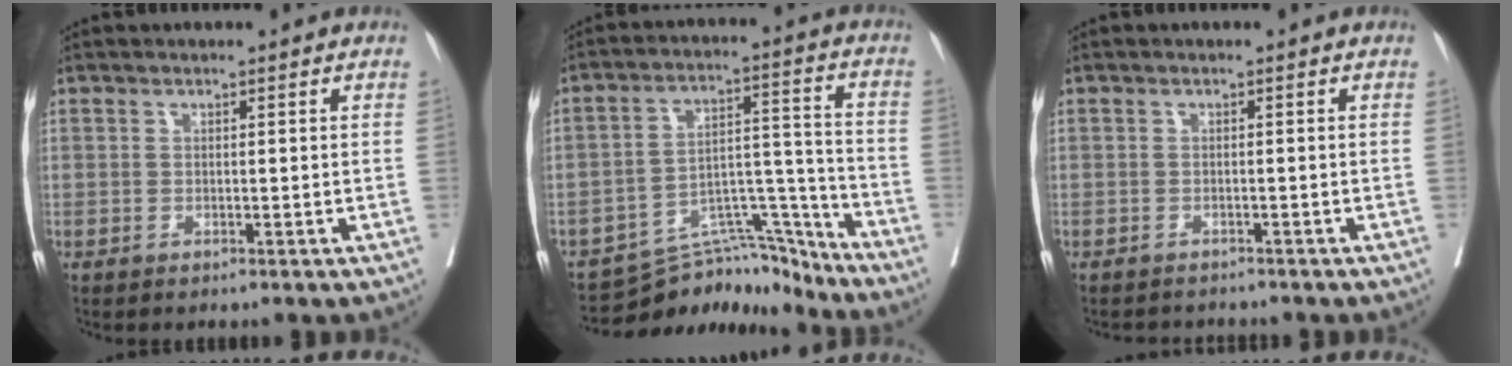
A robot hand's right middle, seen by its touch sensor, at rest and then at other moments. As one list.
[{"total": 12.6, "force": [-12.2, 2.8, 1.9], "torque": [-0.017, 0.047, -0.196]}, {"total": 2.5, "force": [-2.4, 0.5, 0.3], "torque": [-0.001, -0.005, -0.034]}]